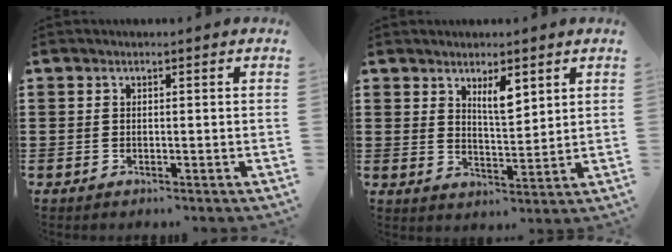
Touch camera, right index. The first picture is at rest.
{"total": 4.3, "force": [2.7, 1.3, 3.1], "torque": [-0.057, -0.001, 0.045]}